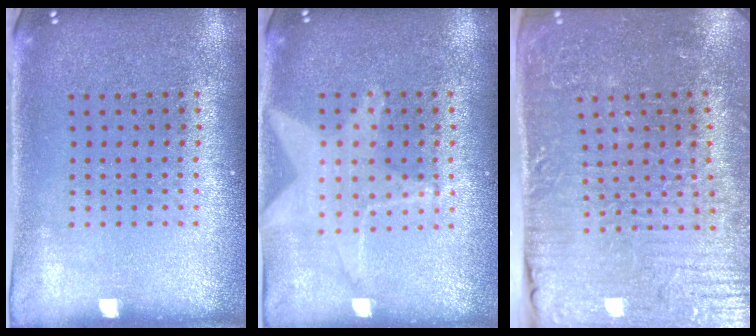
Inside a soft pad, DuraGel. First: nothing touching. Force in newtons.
{"total": 1.4, "press": 1.3, "slide": 0.4}
{"total": 4.1, "press": 4.1, "slide": 0.5}